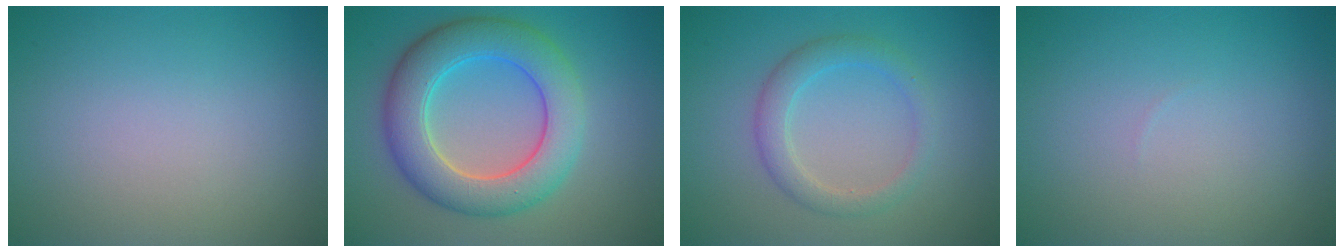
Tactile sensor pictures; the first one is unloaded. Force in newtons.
{"total": 7.6, "press": 7.6, "slide": 0.1}
{"total": 2.7, "press": 2.7, "slide": 0.1}
{"total": 0.0}